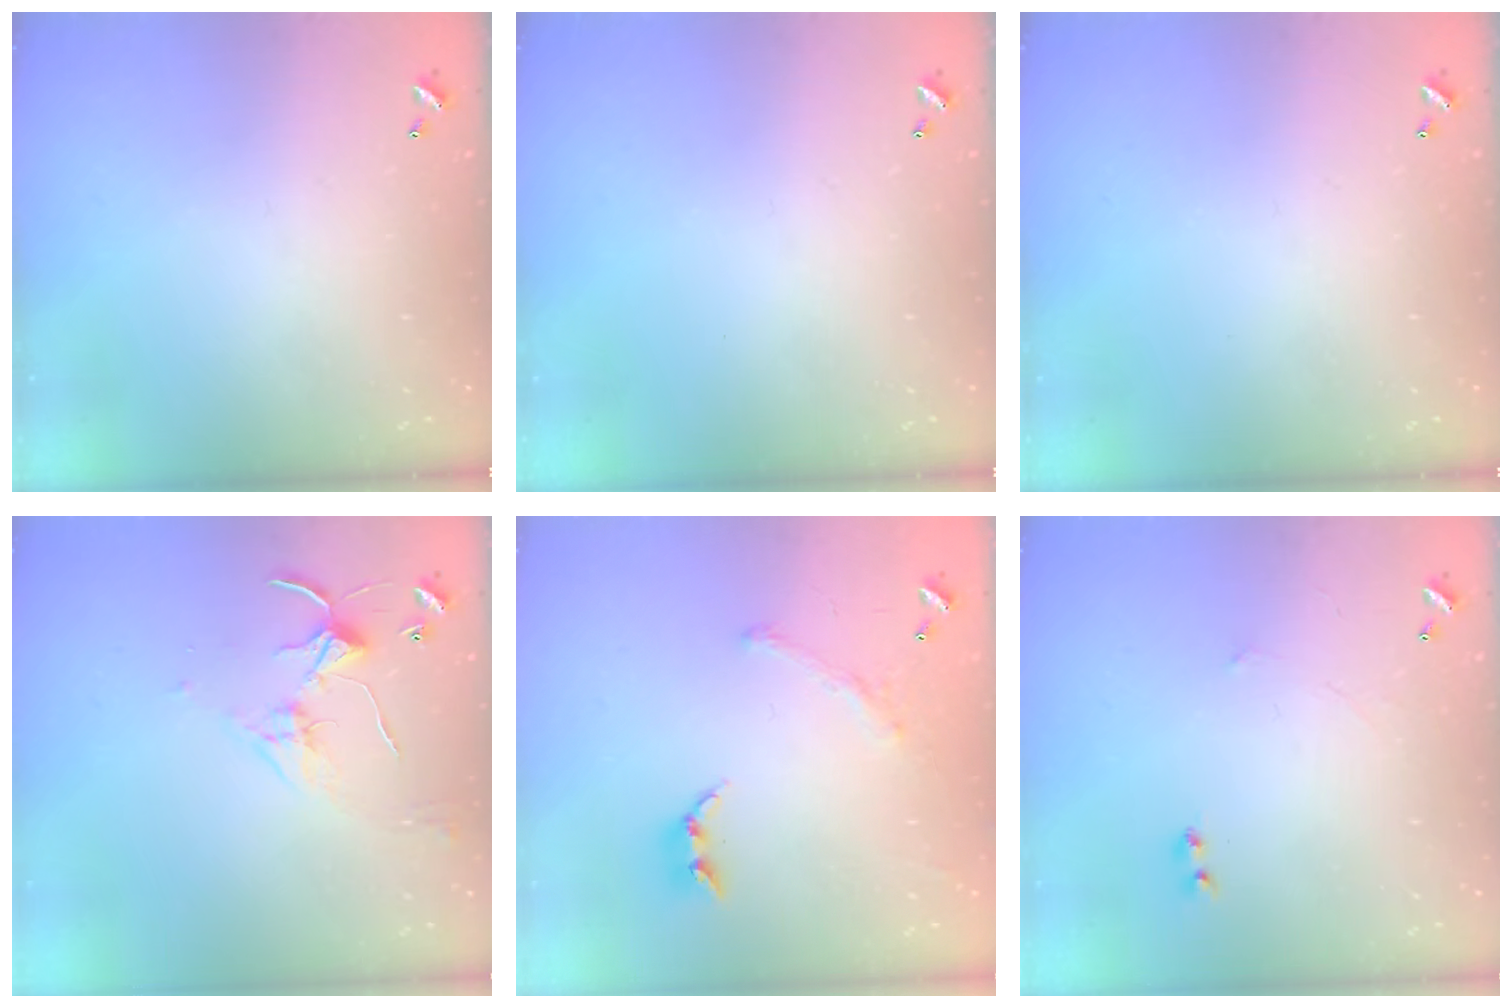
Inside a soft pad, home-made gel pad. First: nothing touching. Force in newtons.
{"total": 0.0}
{"total": 0.0}
{"total": 4.2, "press": 4.1, "slide": 0.5}
{"total": 1.5, "press": 1.0, "slide": 1.2}
{"total": 2.3, "press": 2.3, "slide": 0.3}